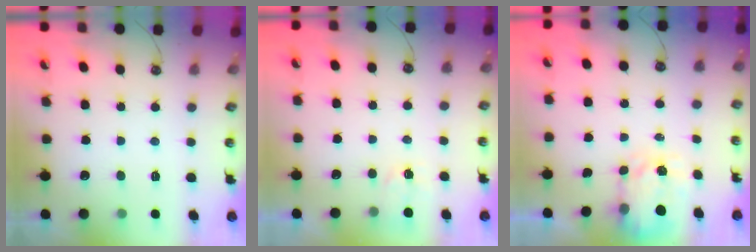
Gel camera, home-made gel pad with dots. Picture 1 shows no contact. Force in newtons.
{"total": 2.5, "press": 2.5, "slide": 0.4}
{"total": 3.5, "press": 3.5, "slide": 0.4}